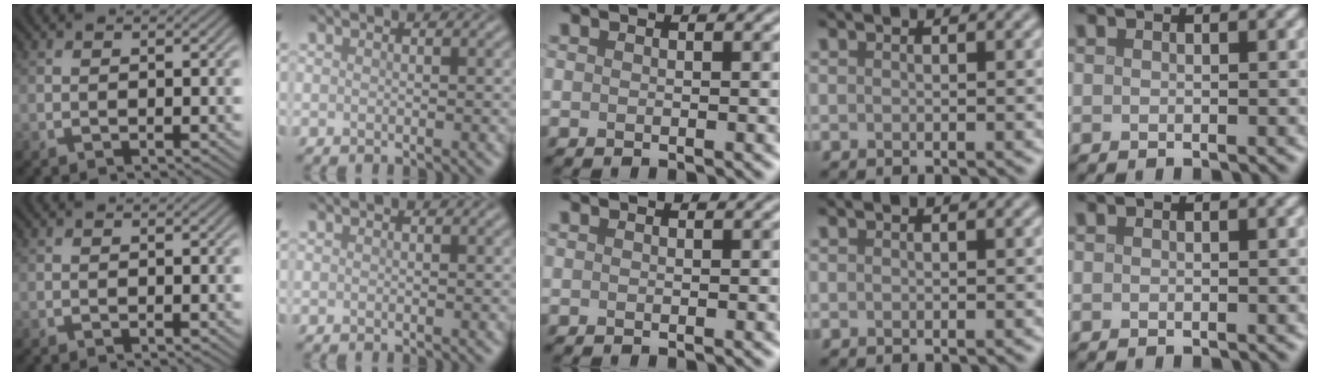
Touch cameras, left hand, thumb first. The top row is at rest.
{}